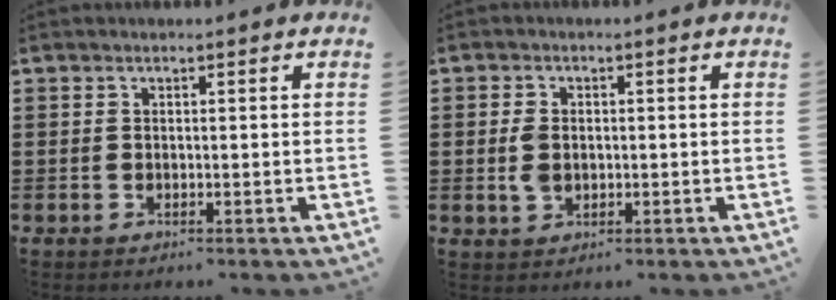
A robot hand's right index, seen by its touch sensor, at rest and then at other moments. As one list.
[{"total": 3.1, "force": [-0.1, 2.0, 2.3], "torque": [-0.062, 0.000, -0.007]}]